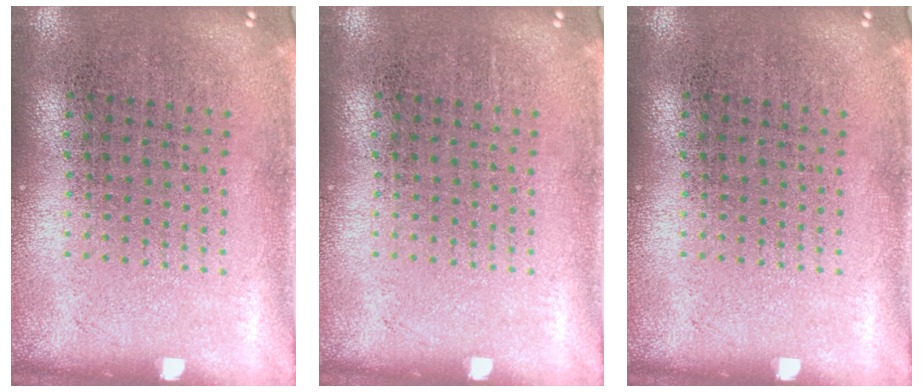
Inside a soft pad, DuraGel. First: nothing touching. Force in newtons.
{"total": 0.0}
{"total": 0.0}